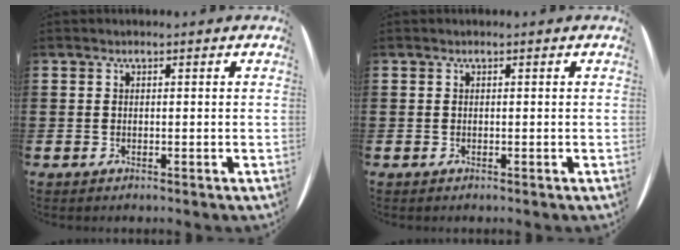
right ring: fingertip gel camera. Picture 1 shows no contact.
{"total": 0.0}